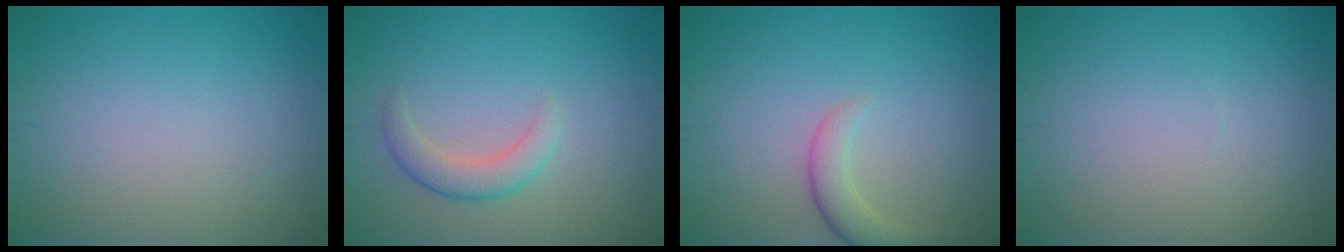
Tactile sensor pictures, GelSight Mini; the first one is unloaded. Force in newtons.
{"total": 2.4, "press": 2.4, "slide": 0.2}
{"total": 2.6, "press": 2.6, "slide": 0.3}
{"total": 0.0}